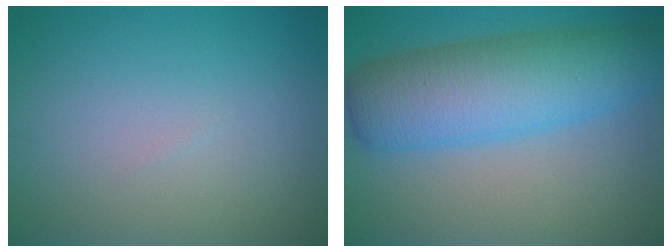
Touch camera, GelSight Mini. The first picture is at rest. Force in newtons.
{"total": 8.9, "press": 8.9, "slide": 0.2}